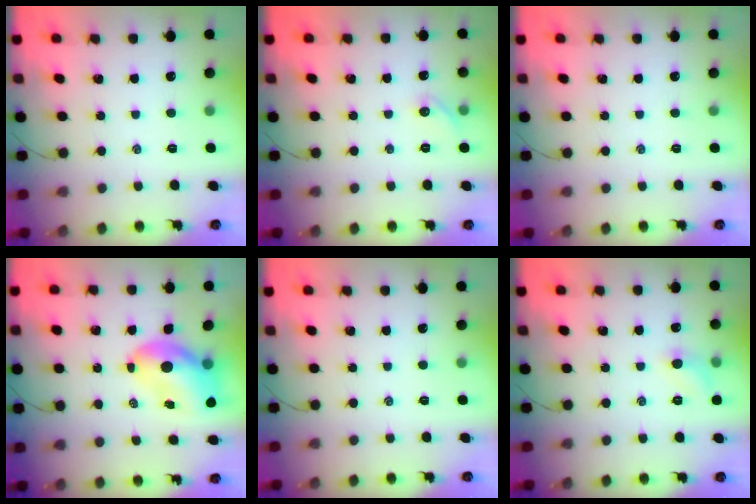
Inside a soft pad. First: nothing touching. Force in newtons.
{"total": 4.9, "press": 4.7, "slide": 1.3}
{"total": 0.0}
{"total": 8.3, "press": 8.0, "slide": 2.2}
{"total": 0.0}
{"total": 6.2, "press": 6.0, "slide": 1.8}